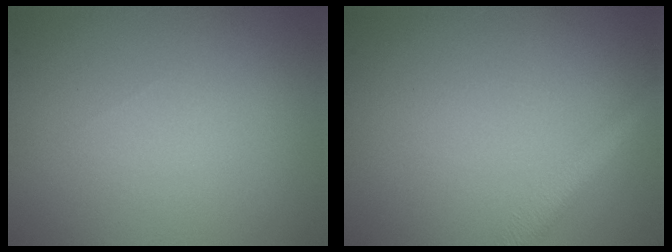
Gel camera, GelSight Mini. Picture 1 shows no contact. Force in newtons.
{"total": 2.6, "press": 2.6, "slide": 0.1}